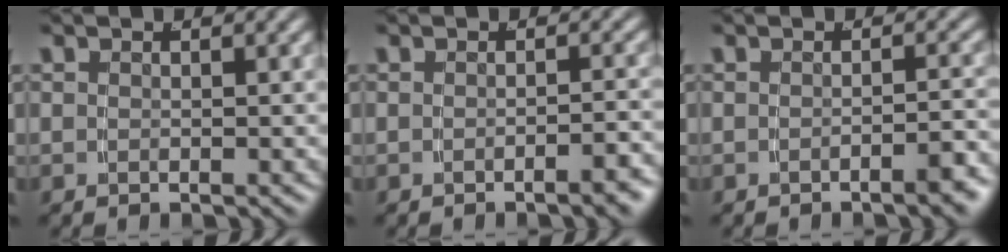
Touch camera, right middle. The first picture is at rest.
{"total": 1.7, "force": [-1.4, -0.2, 0.9], "torque": [-0.007, 0.009, -0.028]}
{"total": 2.0, "force": [-1.6, -0.2, 1.1], "torque": [-0.011, 0.009, -0.032]}